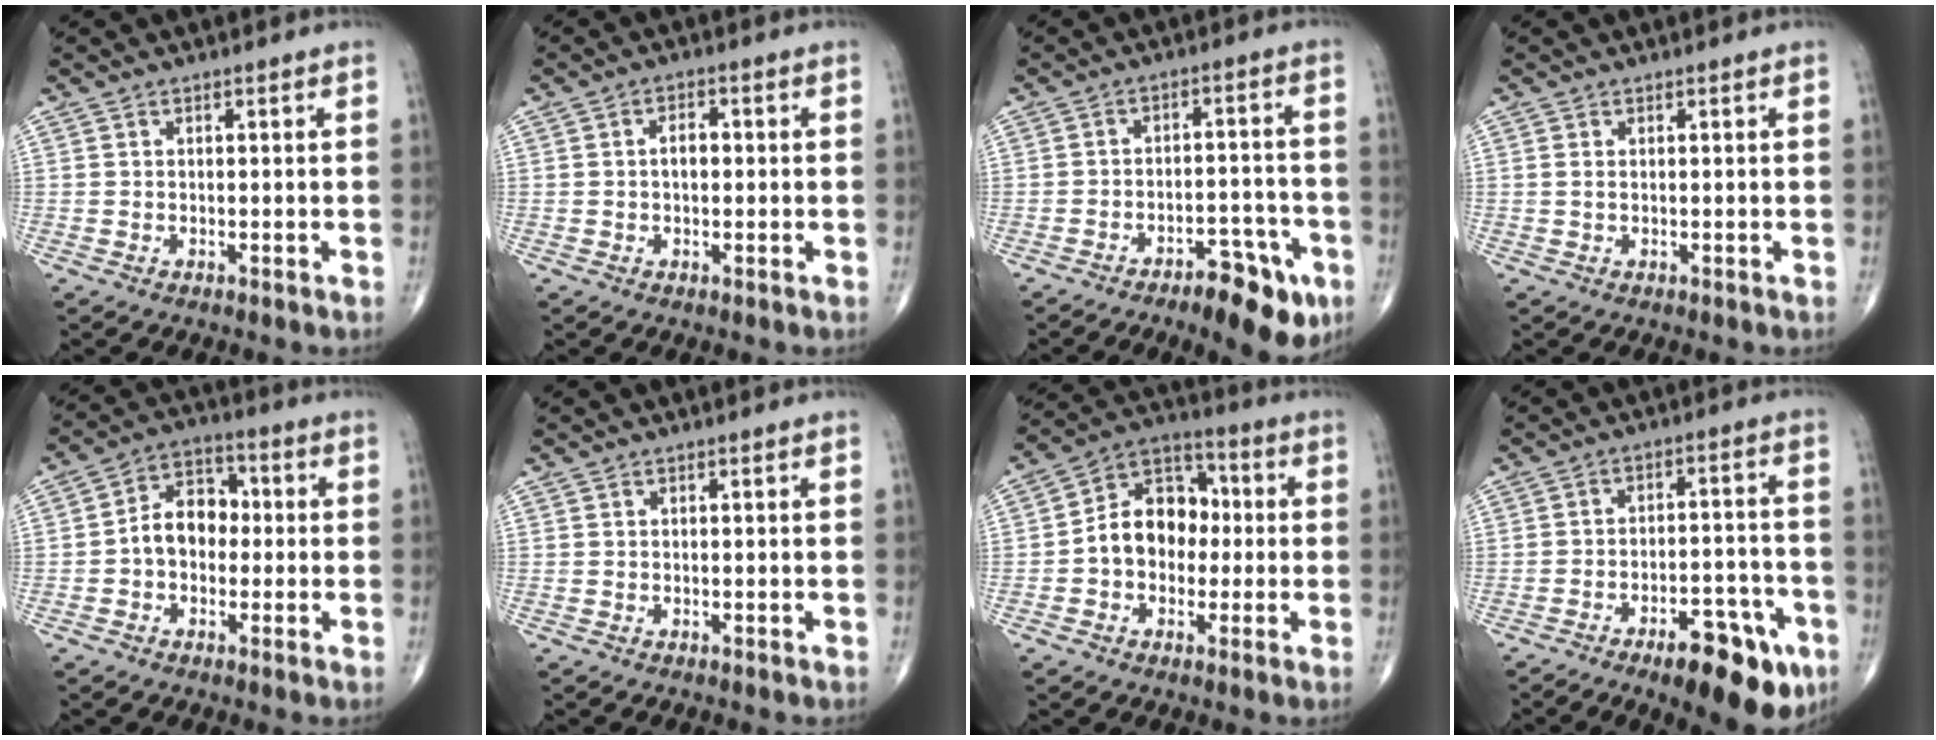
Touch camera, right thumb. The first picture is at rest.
{"total": 3.1, "force": [0.1, 1.9, 2.4], "torque": [-0.036, 0.010, -0.002]}
{"total": 10.8, "force": [-6.3, 4.2, 7.6], "torque": [-0.082, 0.041, -0.088]}
{"total": 0.6, "force": [0.2, 0.3, 0.5], "torque": [-0.016, 0.004, 0.006]}
{"total": 8.8, "force": [-0.7, 6.5, 5.9], "torque": [-0.072, 0.032, -0.025]}
{"total": 0.0}
{"total": 12.6, "force": [-0.6, 9.5, 8.2], "torque": [-0.100, 0.040, -0.021]}
{"total": 14.5, "force": [-8.0, 5.5, 10.8], "torque": [-0.124, 0.050, -0.108]}